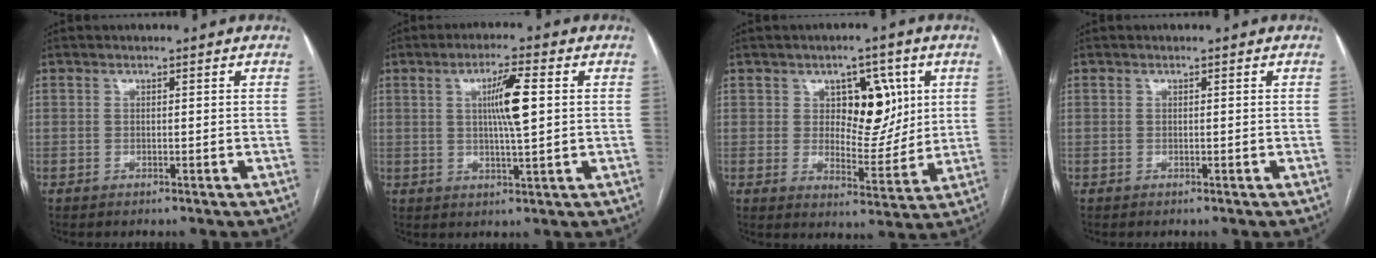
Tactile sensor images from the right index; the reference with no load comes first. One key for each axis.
{"total": 6.9, "fx": 1.3, "fy": 0.3, "fz": 6.8, "tx": -0.120, "ty": 0.000, "tz": 0.022}
{"total": 9.1, "fx": 2.9, "fy": 5.1, "fz": 7.0, "tx": -0.091, "ty": 0.010, "tz": 0.050}
{"total": 0.0}